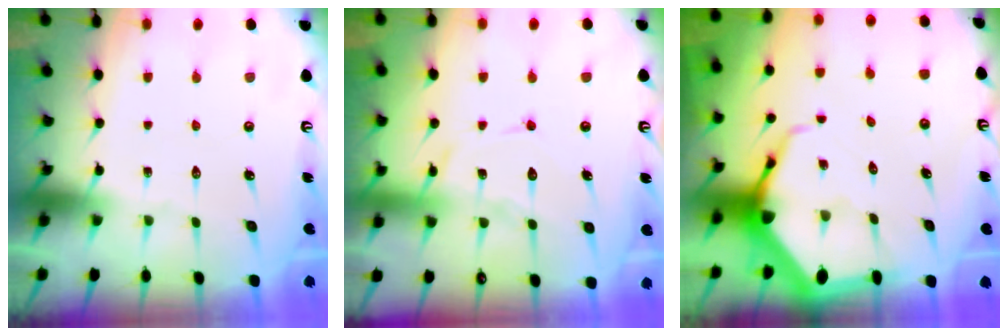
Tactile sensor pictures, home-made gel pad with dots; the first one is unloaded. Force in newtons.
{"total": 12.4, "press": 12.4, "slide": 1.2}
{"total": 7.3, "press": 7.3, "slide": 0.8}